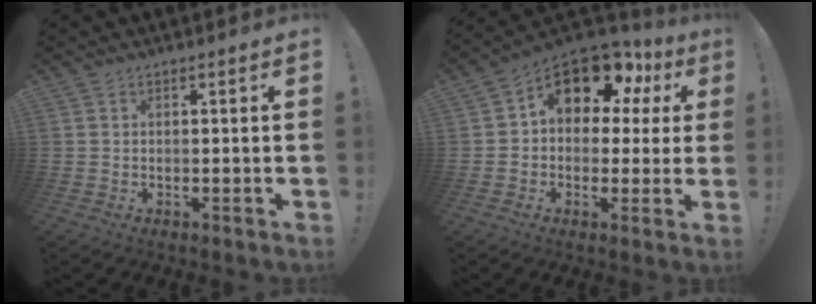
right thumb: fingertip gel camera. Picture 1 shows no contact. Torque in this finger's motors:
{"motor_torque": [1.26, 2.86, 1.31, -0.15, 0.06]}